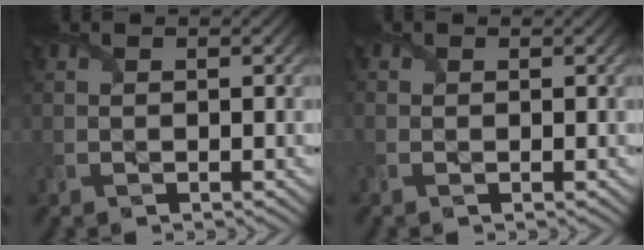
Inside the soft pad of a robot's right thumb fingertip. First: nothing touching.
{"total": 0.8, "force": [-0.2, 0.8, 0.3], "torque": [-0.006, -0.003, -0.003]}